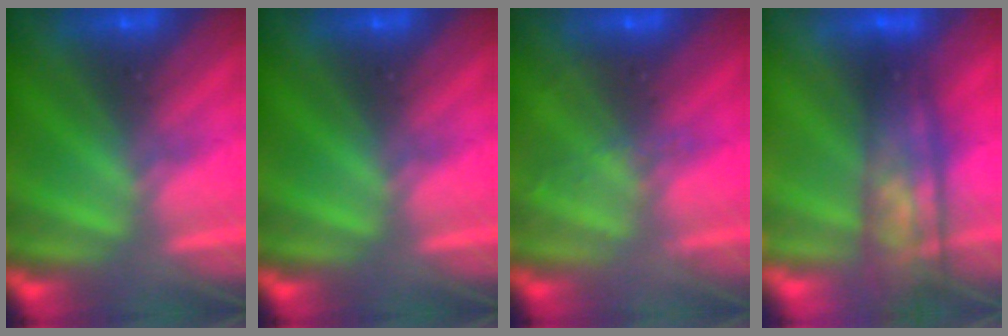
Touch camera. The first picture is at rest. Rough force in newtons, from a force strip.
{"total": 0.0}
{"total": 1.9}
{"total": 7.3}